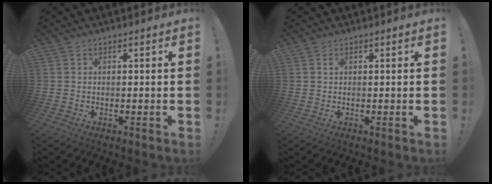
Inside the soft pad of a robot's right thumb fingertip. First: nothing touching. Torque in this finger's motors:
{"motor_torque": [-0.03, 0.06, -0.07, 0.13, 0.02]}